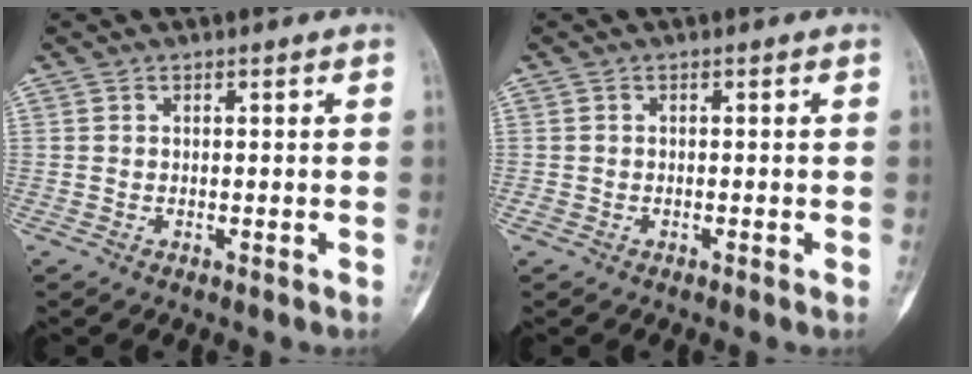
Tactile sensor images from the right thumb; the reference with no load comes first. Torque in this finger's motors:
{"motor_torque": [0.38, 0.28, 0.19, -0.18, 0.04]}